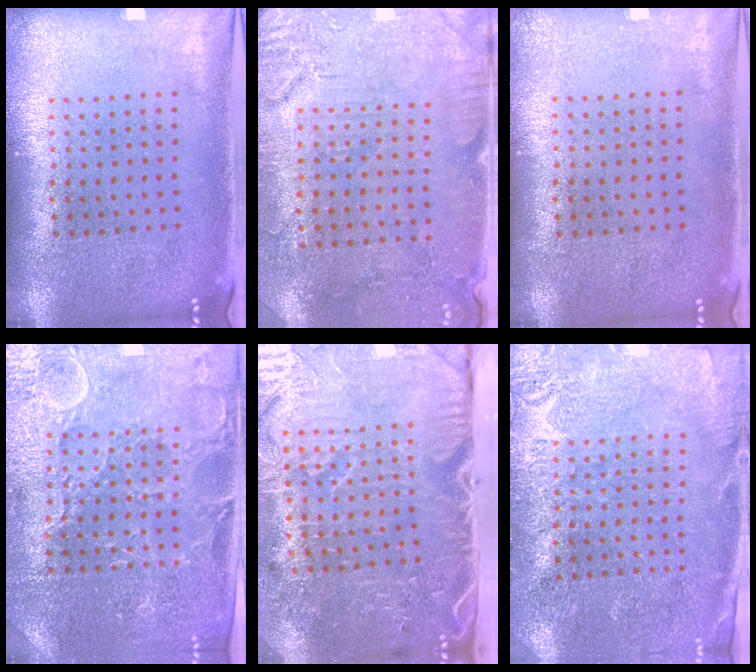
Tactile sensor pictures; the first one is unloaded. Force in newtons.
{"total": 3.2, "press": 2.8, "slide": 1.5}
{"total": 0.0}
{"total": 3.8, "press": 3.7, "slide": 0.9}
{"total": 5.2, "press": 4.3, "slide": 2.9}
{"total": 2.8, "press": 2.8, "slide": 0.3}